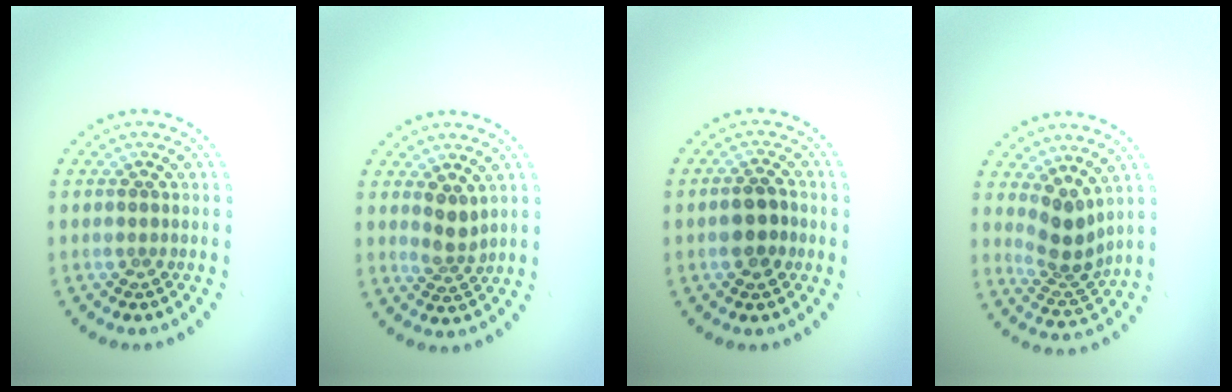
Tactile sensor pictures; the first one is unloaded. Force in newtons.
{"total": 1.9, "press": 1.4, "slide": 1.3}
{"total": 2.3, "press": 2.2, "slide": 0.7}
{"total": 3.3, "press": 2.6, "slide": 2.1}